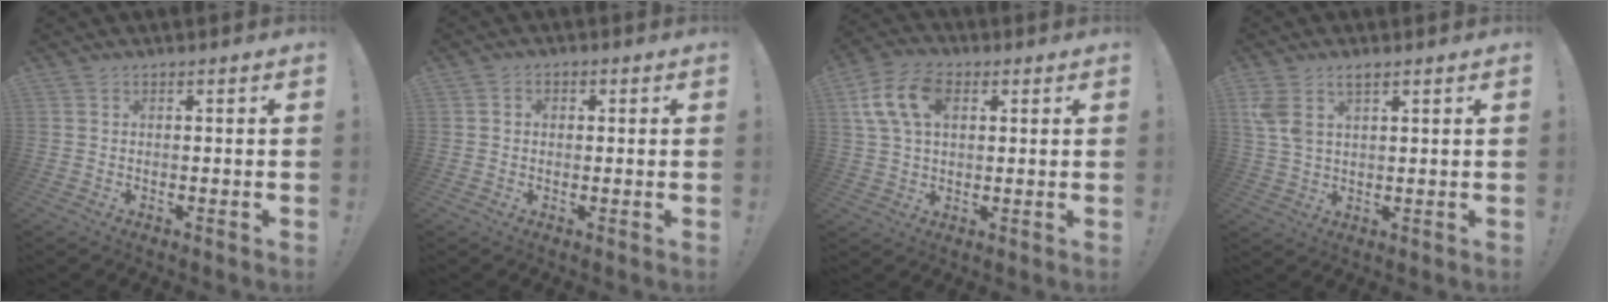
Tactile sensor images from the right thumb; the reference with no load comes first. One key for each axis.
{"total": 1.9, "fx": -0.4, "fy": 1.6, "fz": 0.9, "tx": -0.010, "ty": 0.005, "tz": -0.009}
{"total": 13.4, "fx": 4.2, "fy": 8.6, "fz": 9.3, "tx": -0.174, "ty": 0.006, "tz": 0.082}
{"total": 5.5, "fx": 3.1, "fy": 2.6, "fz": 3.8, "tx": -0.065, "ty": -0.011, "tz": 0.057}